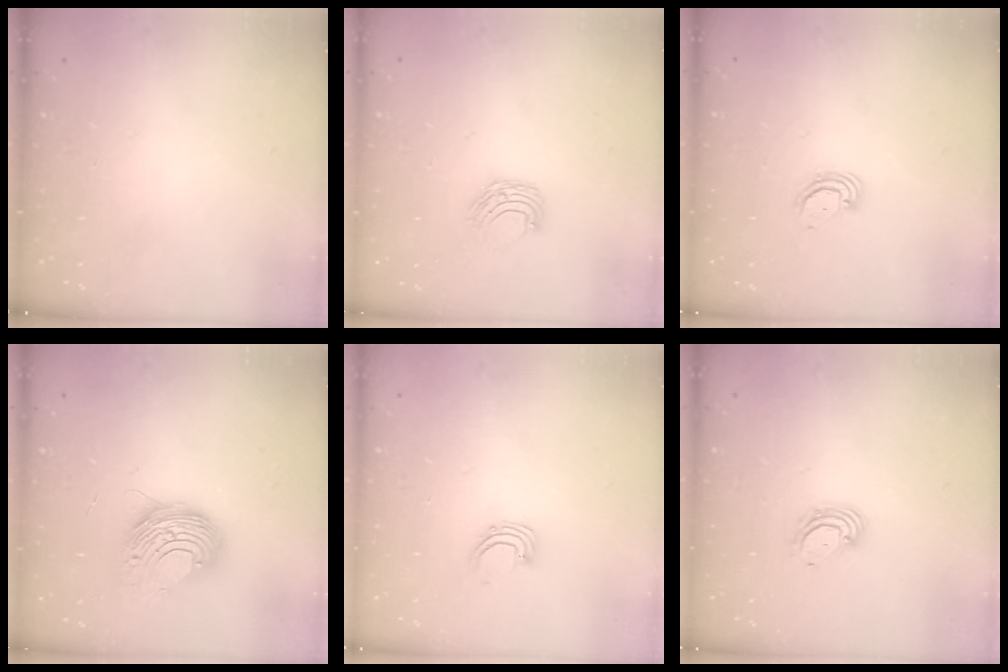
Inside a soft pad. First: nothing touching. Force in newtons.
{"total": 6.3, "press": 6.2, "slide": 0.6}
{"total": 2.9, "press": 2.9, "slide": 0.2}
{"total": 10.5, "press": 10.5, "slide": 1.3}
{"total": 3.2, "press": 3.2, "slide": 0.2}
{"total": 5.2, "press": 5.2, "slide": 0.6}